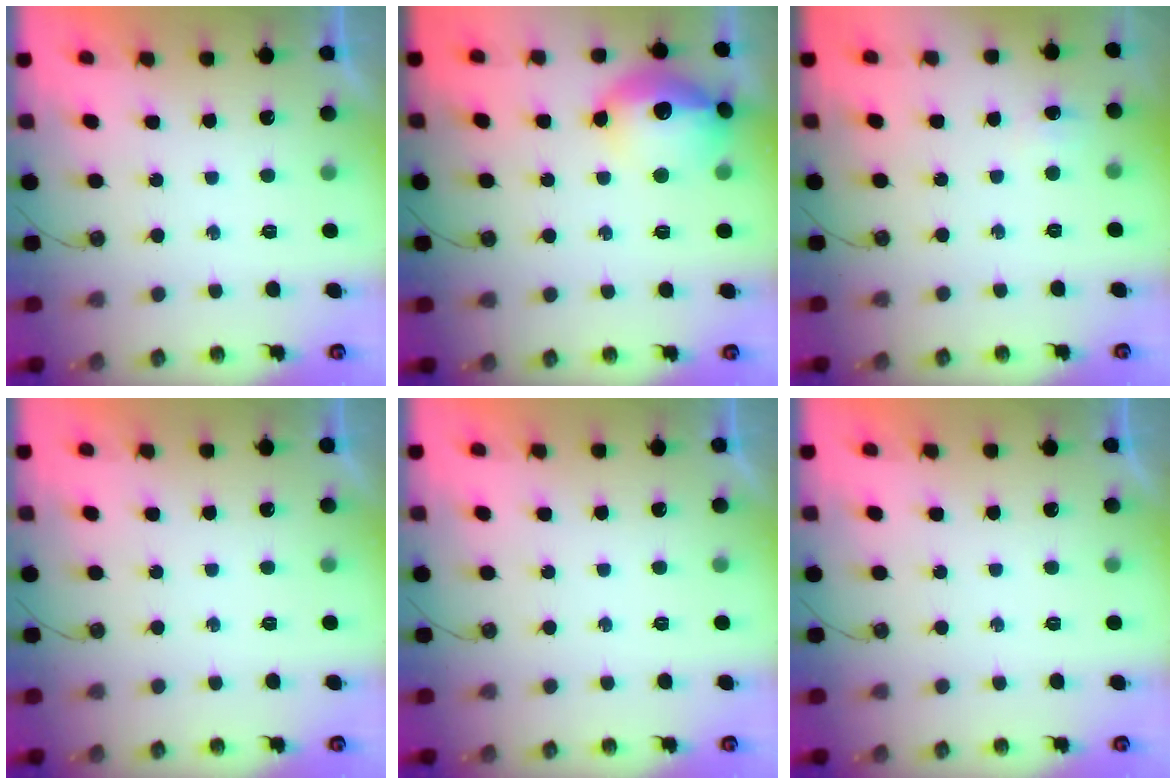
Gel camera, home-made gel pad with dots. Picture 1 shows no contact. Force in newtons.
{"total": 17.0, "press": 17.0, "slide": 1.3}
{"total": 13.4, "press": 3.3, "slide": 13.0}
{"total": 0.0}
{"total": 0.0}
{"total": 0.0}